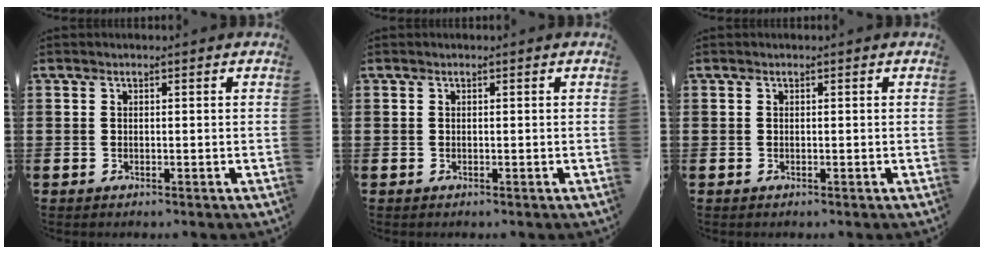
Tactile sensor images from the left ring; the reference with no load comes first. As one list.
[{"total": 0.0}, {"total": 0.0}]